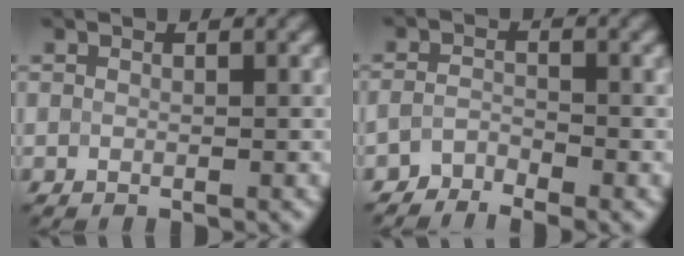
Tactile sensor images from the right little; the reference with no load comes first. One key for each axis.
{"total": 2.5, "fx": -2.5, "fy": 0.3, "fz": 0.1, "tx": 0.001, "ty": 0.002, "tz": -0.050}